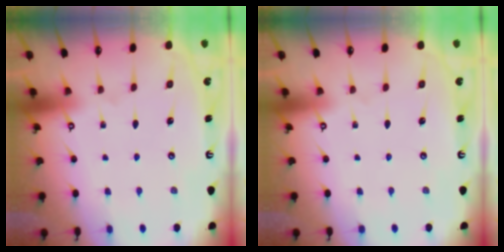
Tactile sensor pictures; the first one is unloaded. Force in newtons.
{"total": 0.0}